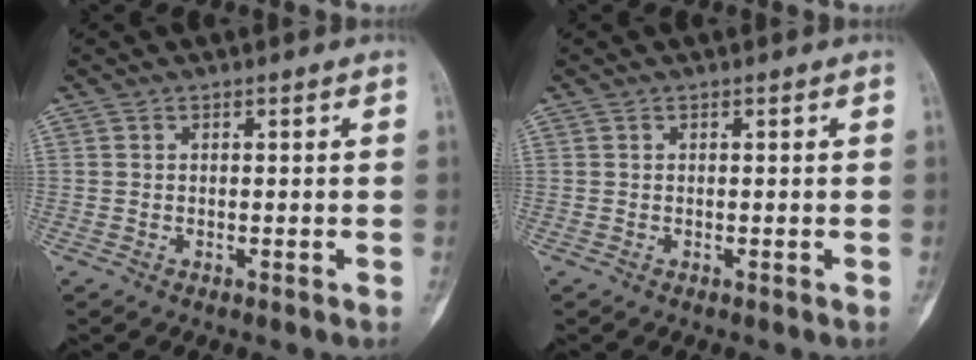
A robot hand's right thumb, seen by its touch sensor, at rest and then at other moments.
{"total": 0.0}